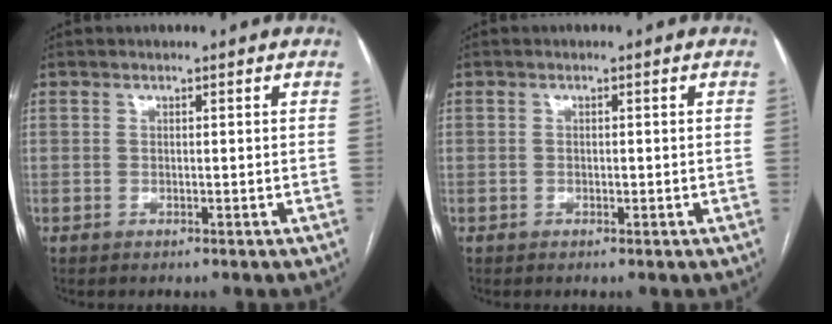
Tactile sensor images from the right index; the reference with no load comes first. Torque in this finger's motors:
{"motor_torque": [-0.08, -0.04, -0.03, 0.00]}